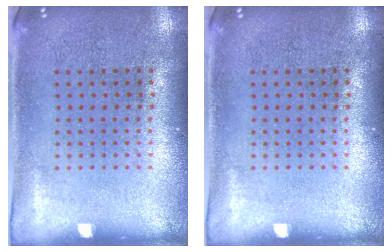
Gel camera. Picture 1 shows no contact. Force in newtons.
{"total": 0.0}